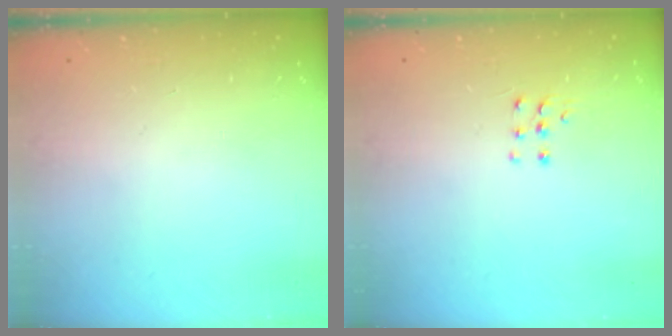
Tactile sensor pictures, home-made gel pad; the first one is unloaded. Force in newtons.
{"total": 3.3, "press": 3.3, "slide": 0.5}